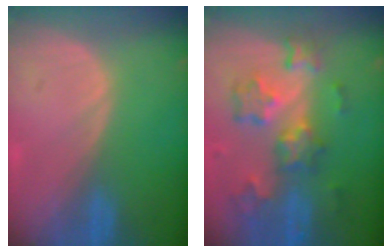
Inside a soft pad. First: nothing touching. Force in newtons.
{"total": 8.9, "press": 7.9, "slide": 4.2}